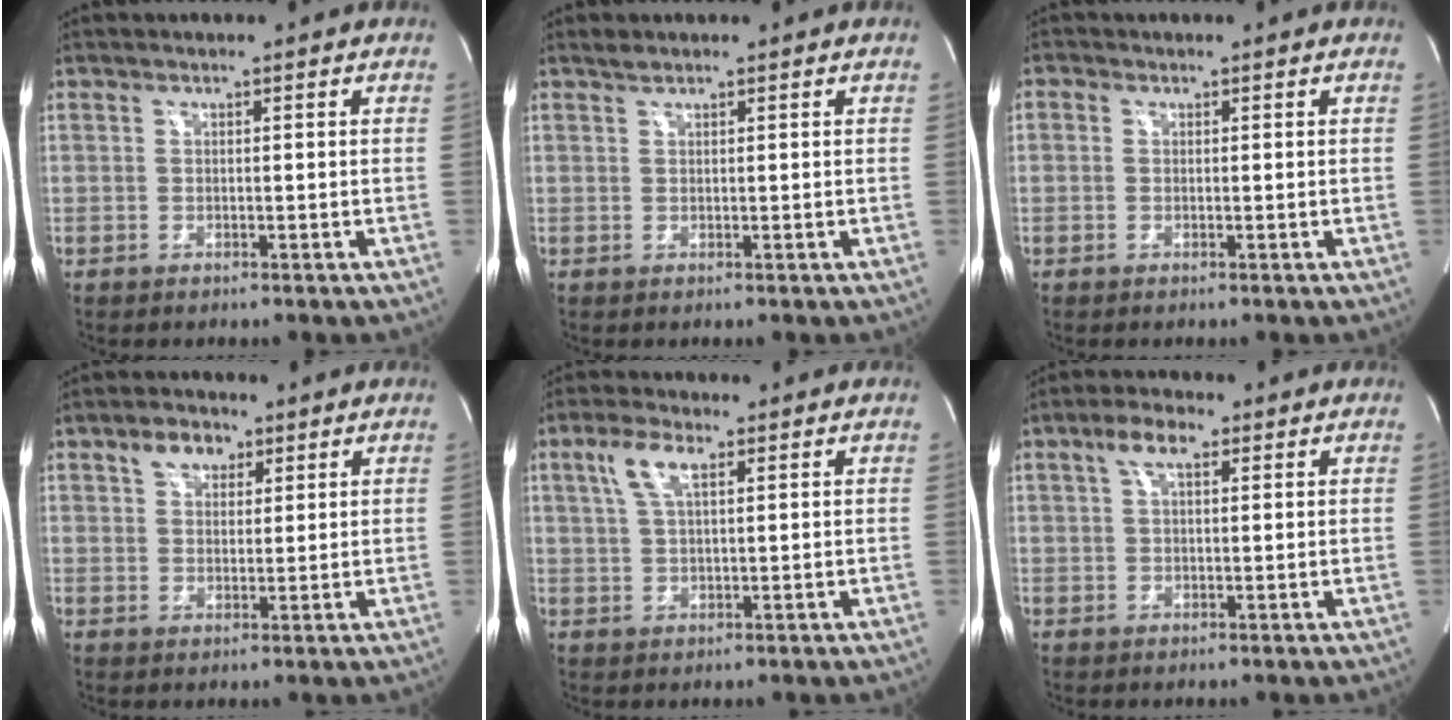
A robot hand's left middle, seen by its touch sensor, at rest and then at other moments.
{"total": 0.9, "force": [0.8, 0.1, 0.3], "torque": [-0.012, 0.008, 0.020]}
{"total": 0.0}
{"total": 4.4, "force": [2.5, 2.8, 2.2], "torque": [-0.040, 0.013, 0.047]}
{"total": 5.1, "force": [2.3, 1.5, 4.3], "torque": [-0.097, 0.014, 0.049]}
{"total": 4.6, "force": [2.3, 1.7, 3.6], "torque": [-0.076, 0.020, 0.042]}